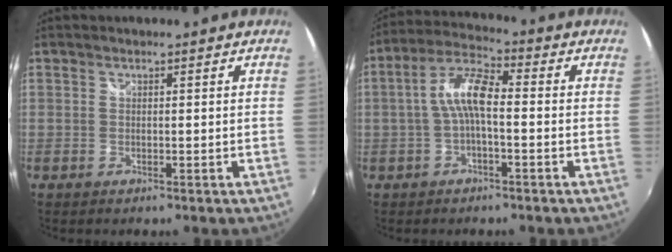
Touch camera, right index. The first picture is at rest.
{"total": 7.3, "force": [-1.0, 2.2, 6.9], "torque": [-0.150, 0.019, -0.022]}